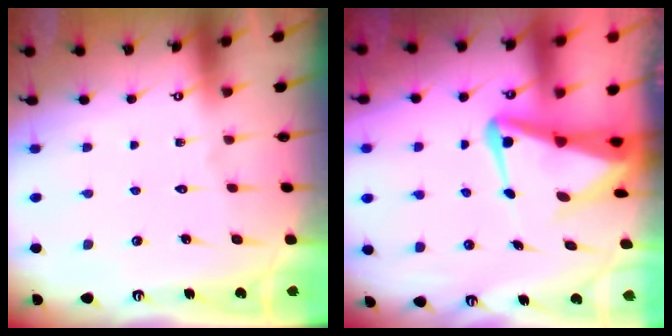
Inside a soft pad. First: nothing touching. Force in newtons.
{"total": 6.7, "press": 6.6, "slide": 1.1}